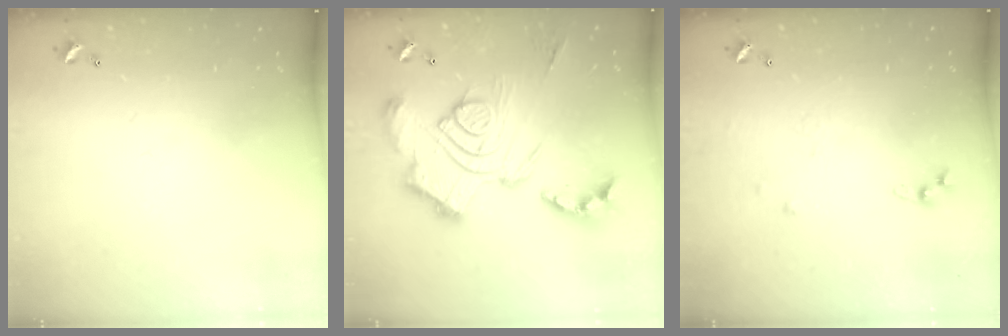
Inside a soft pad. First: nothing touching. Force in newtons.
{"total": 3.6, "press": 2.9, "slide": 2.2}
{"total": 3.6, "press": 3.6, "slide": 0.5}